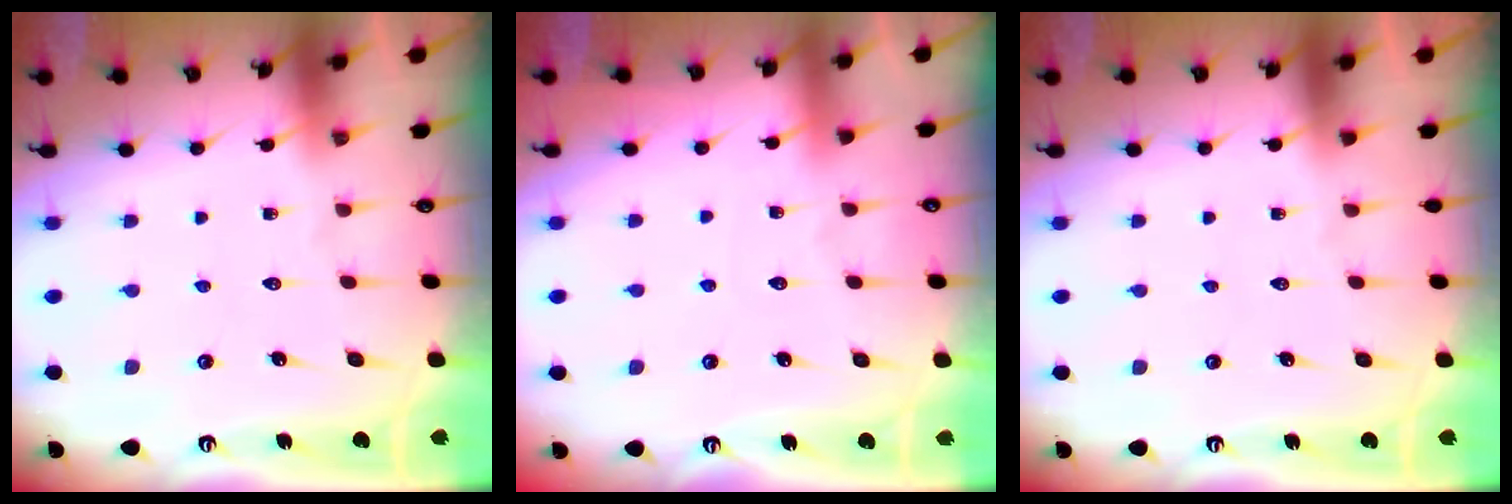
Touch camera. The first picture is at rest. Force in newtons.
{"total": 1.5, "press": 1.5, "slide": 0.2}
{"total": 0.0}